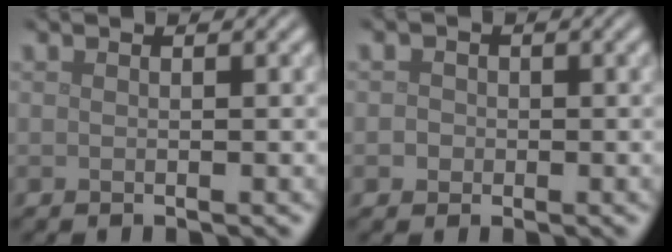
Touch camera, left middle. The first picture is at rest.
{"total": 1.7, "force": [0.2, 1.5, 0.6], "torque": [0.009, 0.006, -0.008]}